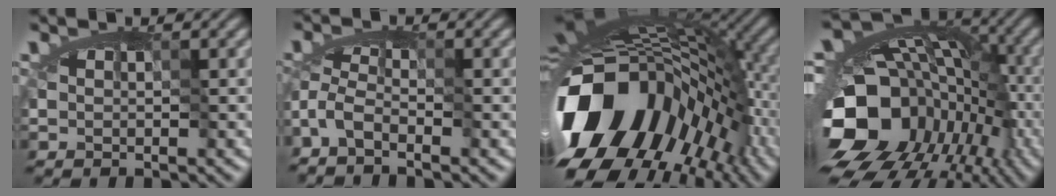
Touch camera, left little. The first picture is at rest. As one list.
[{"total": 3.4, "force": [-3.4, -0.3, 0.6], "torque": [-0.015, 0.001, -0.071]}, {"total": 16.3, "force": [-6.3, 10.6, 10.5], "torque": [-0.203, -0.006, -0.125]}, {"total": 17.5, "force": [-8.9, 13.0, 7.9], "torque": [-0.141, -0.011, -0.135]}]